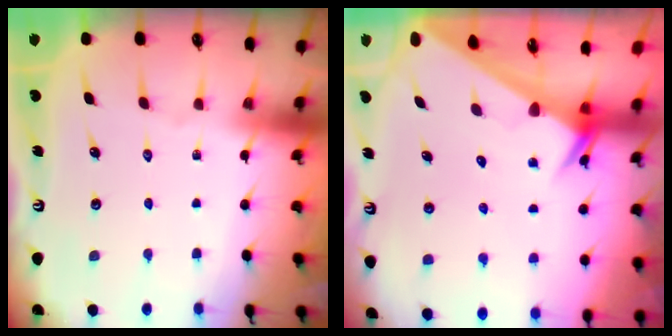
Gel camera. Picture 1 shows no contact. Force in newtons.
{"total": 2.5, "press": 2.5, "slide": 0.1}